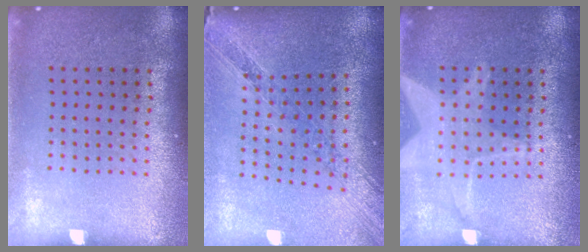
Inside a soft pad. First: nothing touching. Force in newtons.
{"total": 1.1, "press": 1.1, "slide": 0.2}
{"total": 1.6, "press": 1.6, "slide": 0.2}